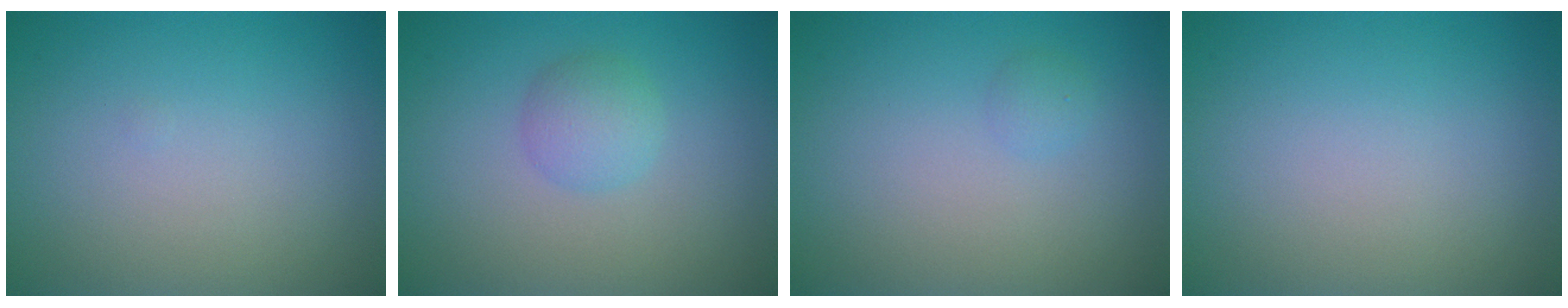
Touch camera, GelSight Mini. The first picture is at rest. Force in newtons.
{"total": 2.1, "press": 2.1, "slide": 0.1}
{"total": 0.8, "press": 0.8, "slide": 0.0}
{"total": 0.0}